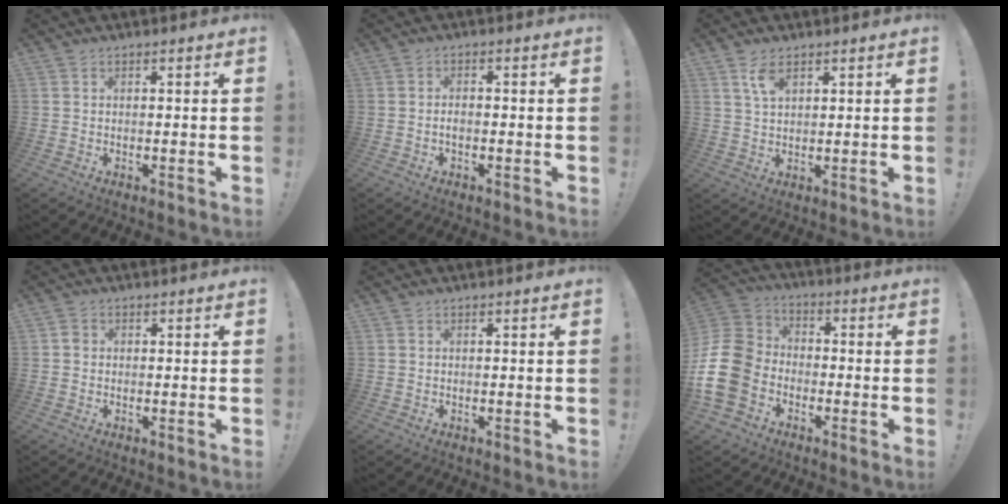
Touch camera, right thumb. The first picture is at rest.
{"total": 1.5, "force": [-0.6, 0.6, 1.3], "torque": [-0.021, 0.005, -0.012]}
{"total": 5.1, "force": [2.9, 2.4, 3.4], "torque": [-0.055, -0.012, 0.050]}
{"total": 1.4, "force": [-0.1, 1.2, 0.6], "torque": [-0.007, 0.004, -0.003]}
{"total": 0.0}
{"total": 15.7, "force": [-5.6, 12.1, 8.4], "torque": [-0.161, 0.047, -0.093]}